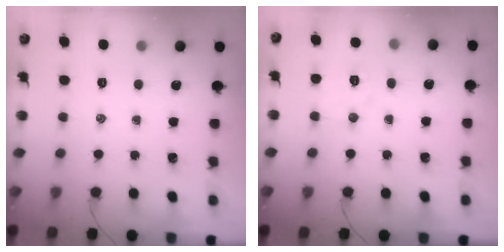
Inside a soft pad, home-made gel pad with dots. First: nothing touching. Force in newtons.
{"total": 5.1, "press": 4.9, "slide": 1.1}